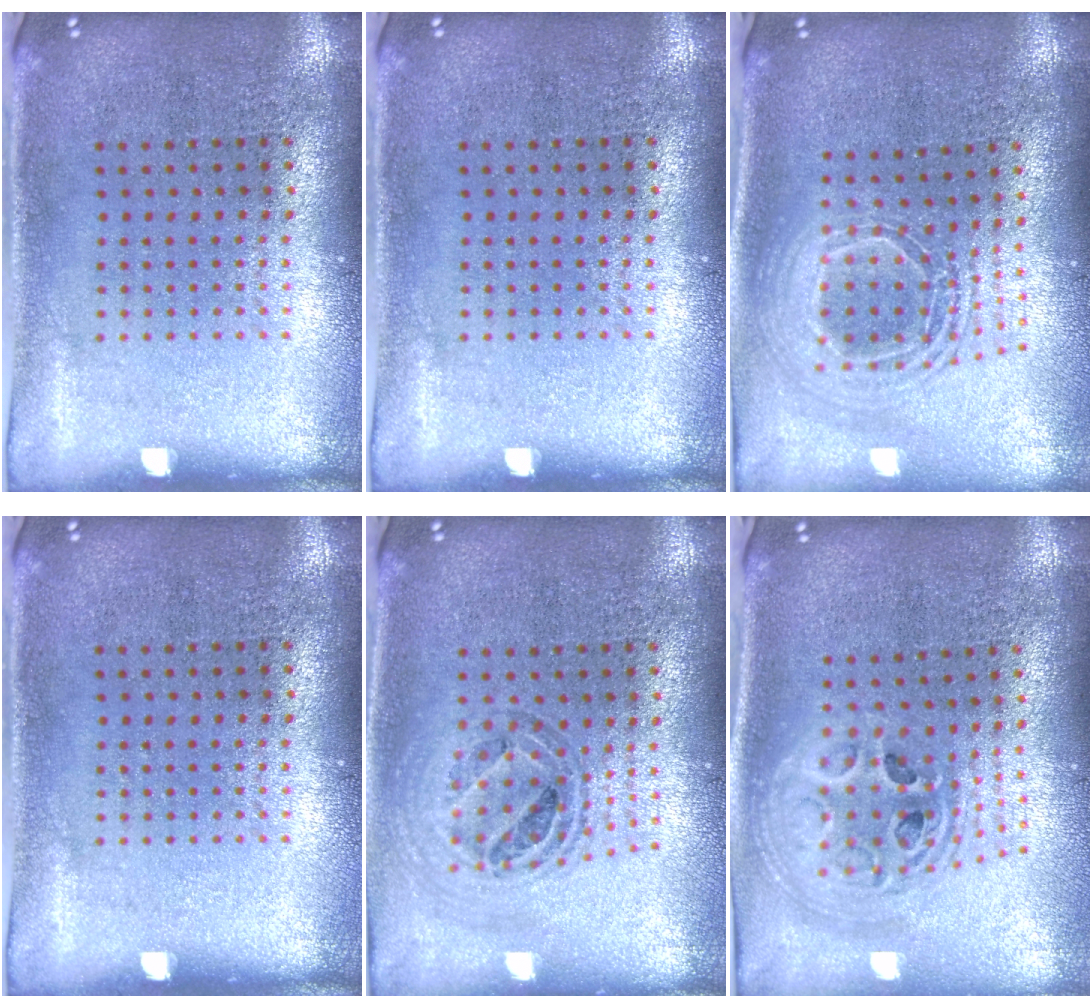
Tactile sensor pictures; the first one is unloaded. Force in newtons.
{"total": 0.0}
{"total": 2.0, "press": 1.6, "slide": 1.2}
{"total": 0.0}
{"total": 0.8, "press": 0.8, "slide": 0.1}
{"total": 2.4, "press": 1.8, "slide": 1.5}